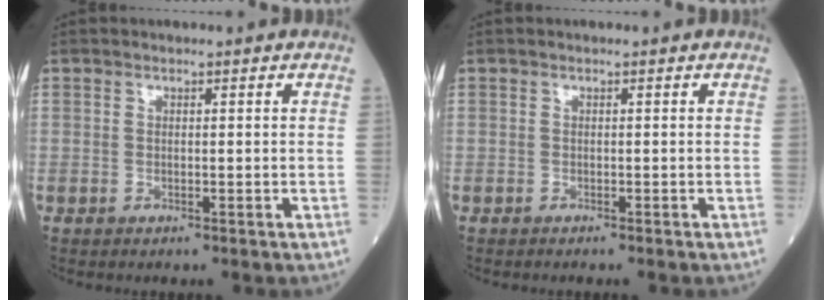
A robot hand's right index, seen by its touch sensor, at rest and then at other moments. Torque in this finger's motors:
{"motor_torque": [-0.02, 0.01, 0.06, 0.01]}